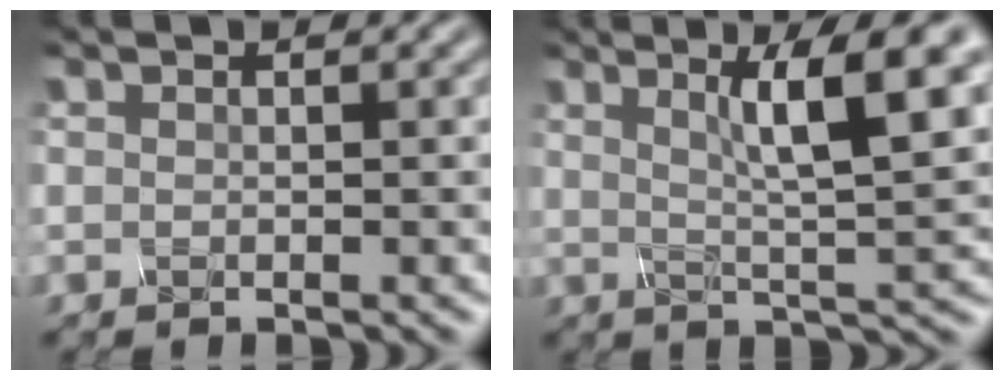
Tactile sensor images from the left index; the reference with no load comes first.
{"total": 7.7, "force": [2.5, 1.4, 7.1], "torque": [-0.102, 0.005, 0.049]}